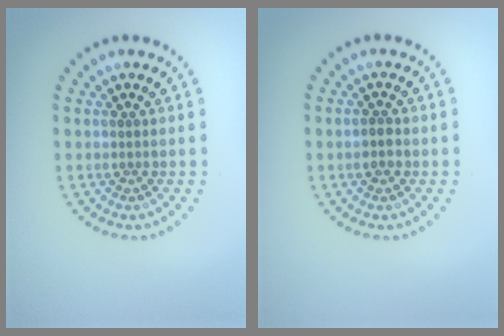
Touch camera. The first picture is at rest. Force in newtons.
{"total": 1.6, "press": 1.6, "slide": 0.3}